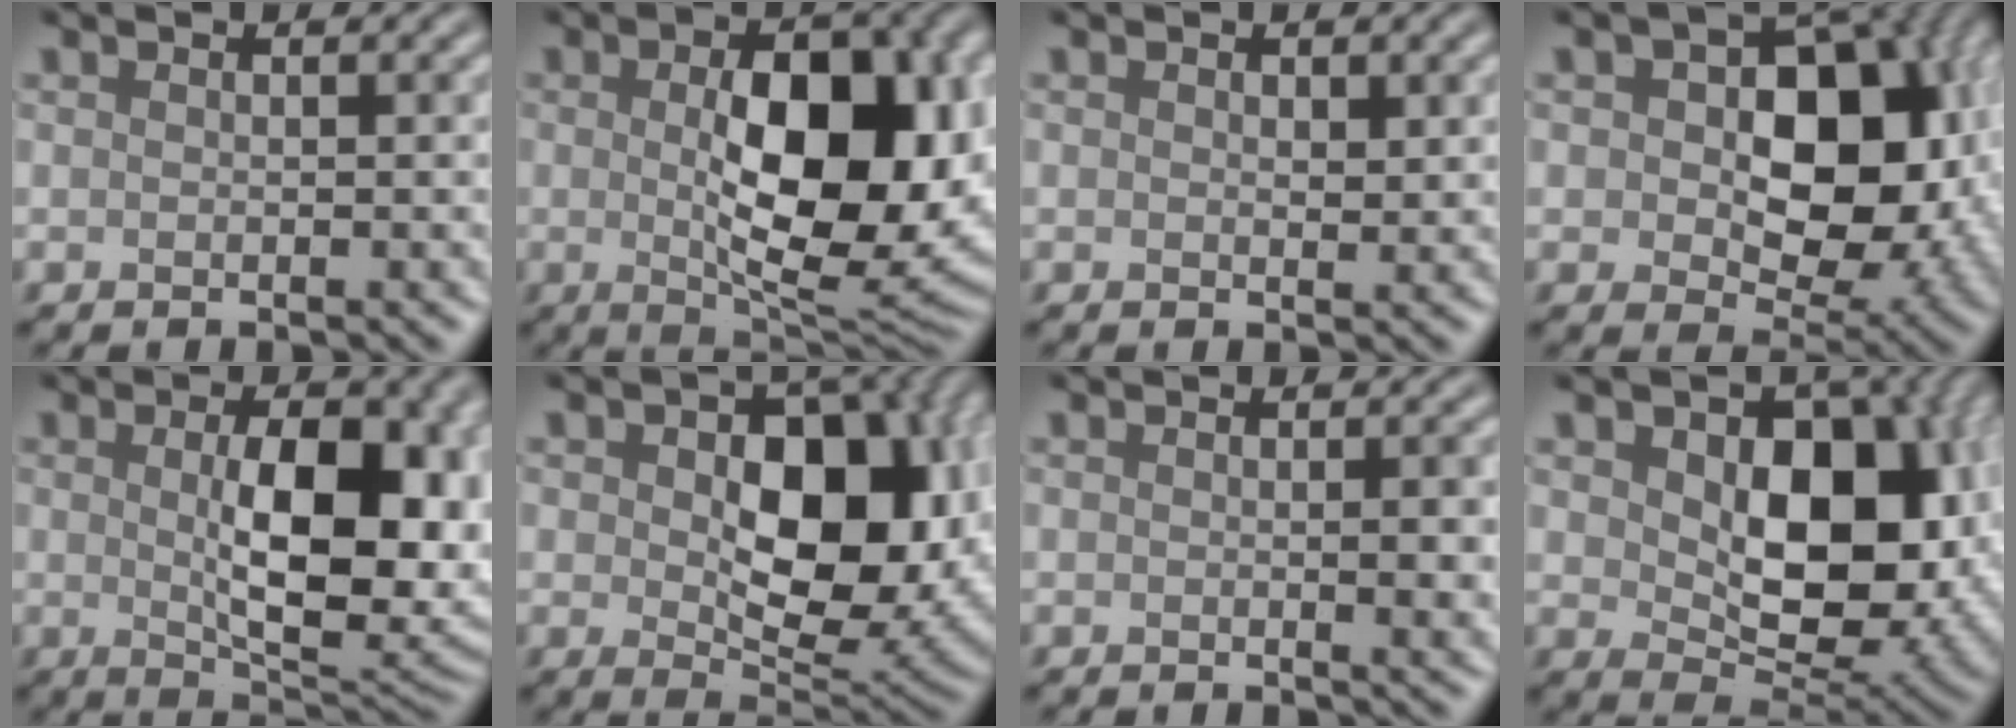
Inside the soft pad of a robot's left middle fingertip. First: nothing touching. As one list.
[{"total": 11.9, "force": [0.2, 5.8, 10.4], "torque": [-0.152, -0.002, 0.010]}, {"total": 0.8, "force": [0.4, 0.5, 0.5], "torque": [-0.006, -0.005, 0.006]}, {"total": 12.4, "force": [1.3, 7.8, 9.6], "torque": [-0.124, 0.006, 0.019]}, {"total": 10.6, "force": [0.3, 5.0, 9.3], "torque": [-0.137, -0.009, 0.018]}, {"total": 11.4, "force": [1.0, 6.9, 9.0], "torque": [-0.127, -0.008, 0.025]}, {"total": 2.0, "force": [0.0, 0.4, 2.0], "torque": [-0.026, -0.002, -0.001]}, {"total": 10.9, "force": [1.5, 7.0, 8.2], "torque": [-0.124, -0.012, 0.030]}]